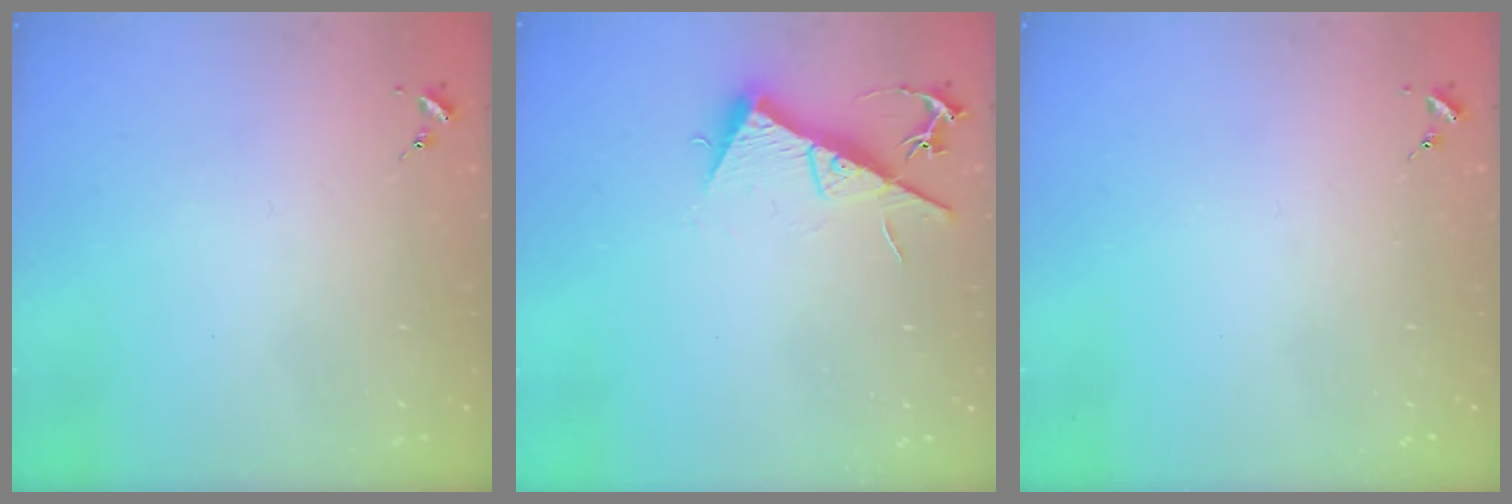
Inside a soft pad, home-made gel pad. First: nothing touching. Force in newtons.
{"total": 11.3, "press": 11.3, "slide": 0.7}
{"total": 0.0}